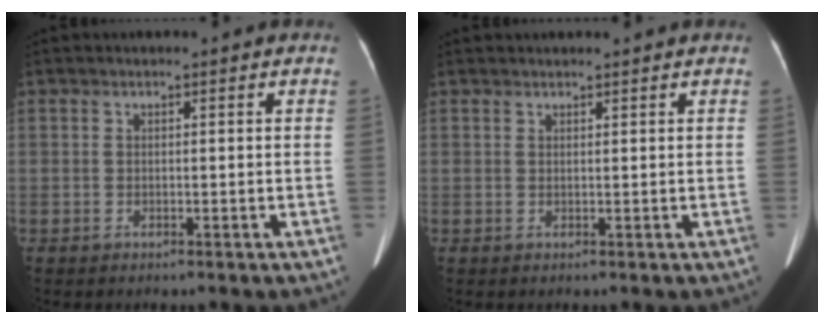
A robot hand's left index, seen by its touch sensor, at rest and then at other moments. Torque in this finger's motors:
{"motor_torque": [0.24, -0.52, -0.05, -0.01]}